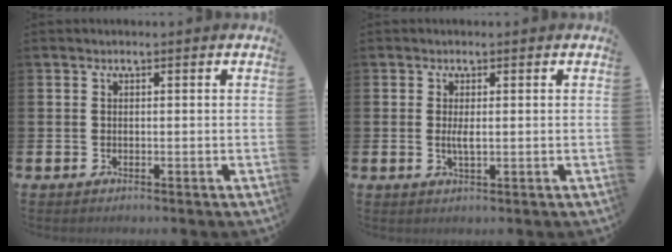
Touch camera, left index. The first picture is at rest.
{"total": 1.9, "force": [0.1, 0.5, 1.8], "torque": [-0.034, 0.000, 0.001]}